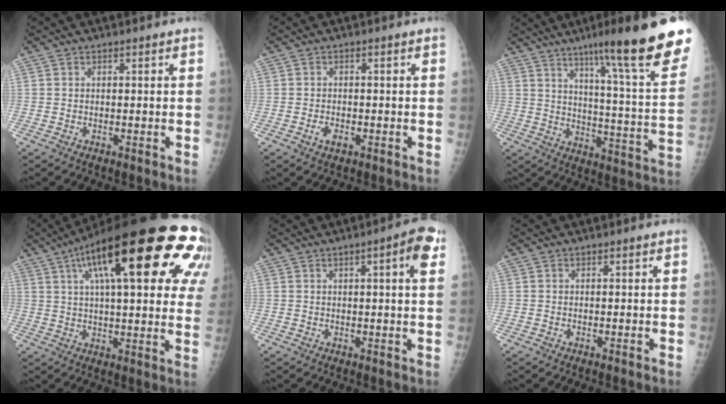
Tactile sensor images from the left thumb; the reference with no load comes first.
{"total": 2.0, "force": [-1.0, 1.2, 1.2], "torque": [-0.018, 0.001, -0.015]}
{"total": 25.0, "force": [17.8, 1.5, 17.6], "torque": [-0.229, -0.096, 0.246]}
{"total": 33.3, "force": [14.2, 10.3, 28.3], "torque": [-0.314, 0.032, 0.204]}
{"total": 6.1, "force": [2.2, 0.8, 5.7], "torque": [-0.073, 0.003, 0.024]}
{"total": 0.0}